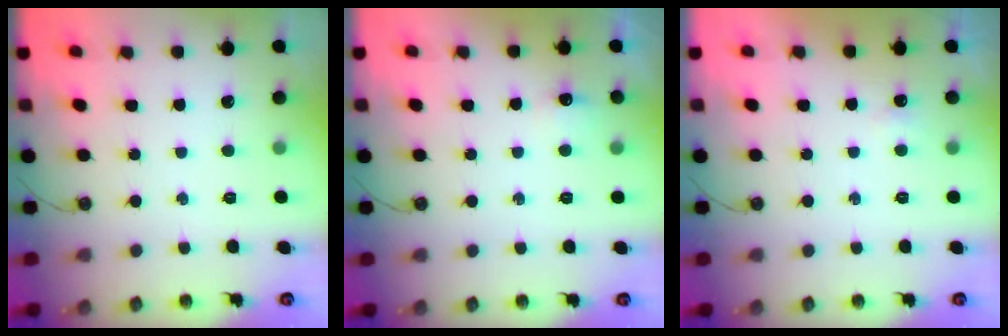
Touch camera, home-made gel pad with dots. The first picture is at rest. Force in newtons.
{"total": 4.6, "press": 4.5, "slide": 0.7}
{"total": 2.8, "press": 2.7, "slide": 0.5}